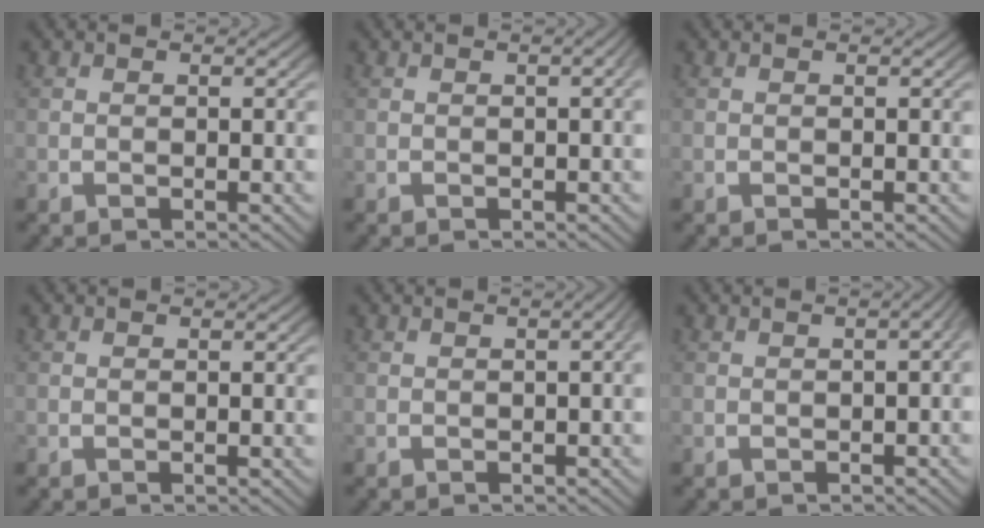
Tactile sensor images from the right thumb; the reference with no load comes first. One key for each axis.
{"total": 1.1, "fx": -0.1, "fy": 0.2, "fz": 1.1, "tx": -0.014, "ty": 0.007, "tz": -0.002}
{"total": 0.0}
{"total": 0.0}
{"total": 1.8, "fx": -0.1, "fy": 0.5, "fz": 1.7, "tx": -0.023, "ty": 0.009, "tz": -0.003}
{"total": 2.6, "fx": -0.2, "fy": 1.2, "fz": 2.3, "tx": -0.028, "ty": 0.010, "tz": -0.007}